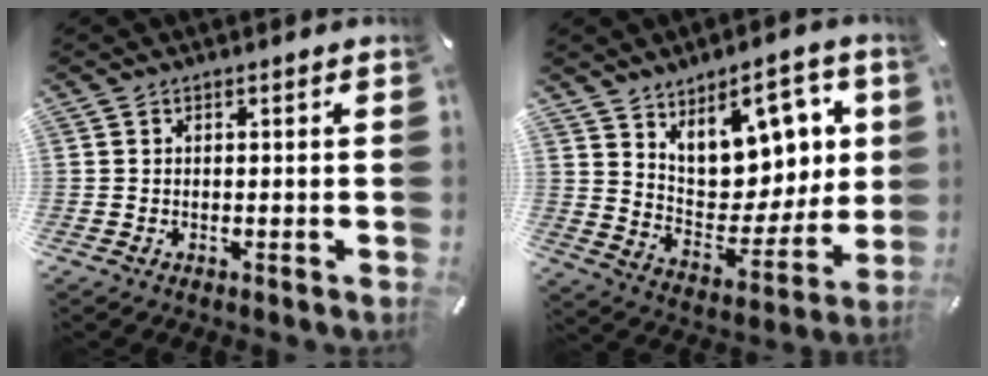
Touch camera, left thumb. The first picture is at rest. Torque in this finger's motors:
{"motor_torque": [2.70, 1.90, 0.53, -0.34, 0.19]}